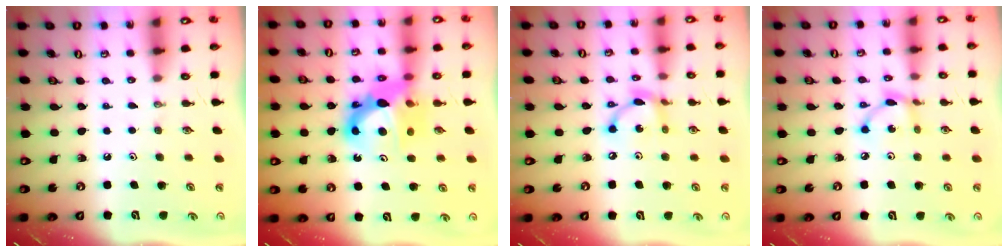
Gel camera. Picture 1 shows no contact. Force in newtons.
{"total": 12.0, "press": 11.9, "slide": 1.0}
{"total": 9.2, "press": 9.2, "slide": 0.3}
{"total": 7.0, "press": 7.0, "slide": 0.4}